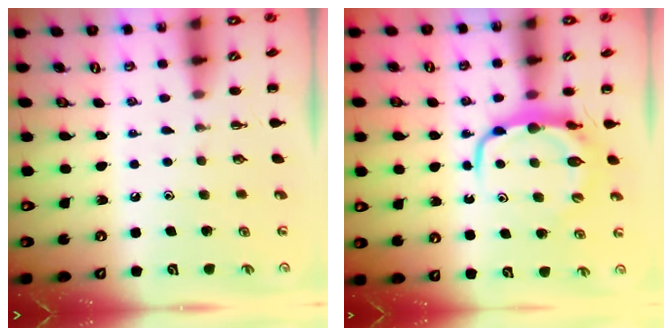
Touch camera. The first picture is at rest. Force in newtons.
{"total": 6.6, "press": 6.5, "slide": 1.0}